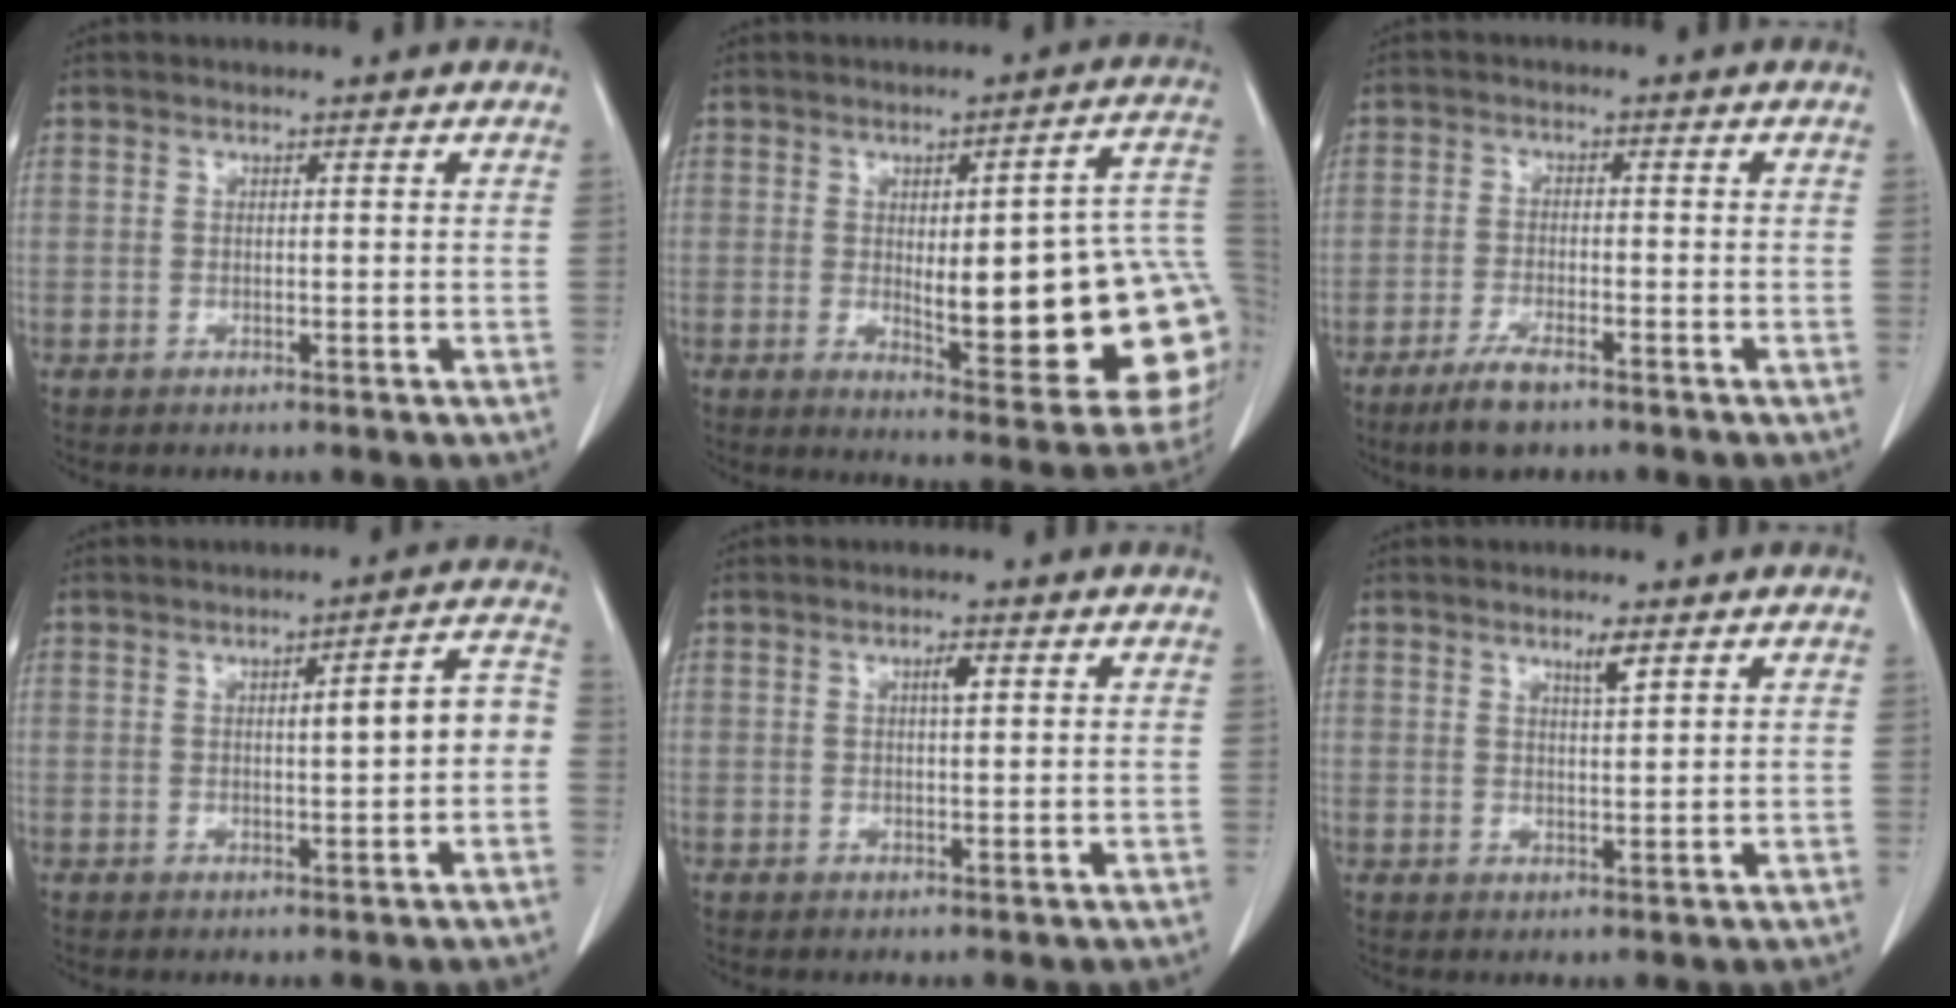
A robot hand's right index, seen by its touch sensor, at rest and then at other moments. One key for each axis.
{"total": 22.6, "fx": -1.6, "fy": 5.2, "fz": 21.9, "tx": -0.195, "ty": 0.012, "tz": -0.003}
{"total": 4.9, "fx": -3.5, "fy": 1.1, "fz": 3.3, "tx": -0.072, "ty": -0.007, "tz": -0.059}
{"total": 6.2, "fx": -0.2, "fy": 1.0, "fz": 6.1, "tx": -0.082, "ty": 0.025, "tz": -0.002}
{"total": 1.5, "fx": 0.5, "fy": 0.3, "fz": 1.4, "tx": -0.024, "ty": 0.002, "tz": 0.008}
{"total": 2.3, "fx": 1.5, "fy": 0.0, "fz": 1.7, "tx": -0.033, "ty": -0.003, "tz": 0.028}